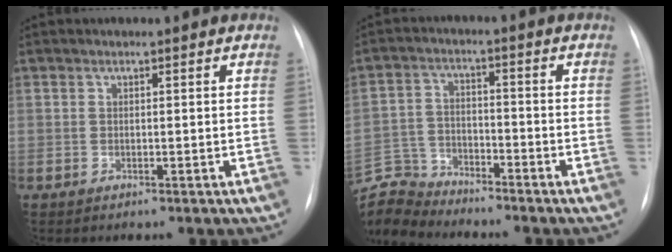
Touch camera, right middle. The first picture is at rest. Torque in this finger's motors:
{"motor_torque": [0.04, -0.05, 0.02, 0.00]}